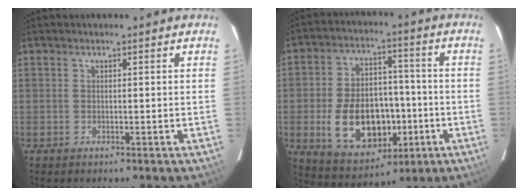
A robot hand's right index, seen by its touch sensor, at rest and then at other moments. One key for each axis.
{"total": 16.8, "fx": -4.2, "fy": 11.0, "fz": 11.9, "tx": -0.245, "ty": 0.013, "tz": -0.044}